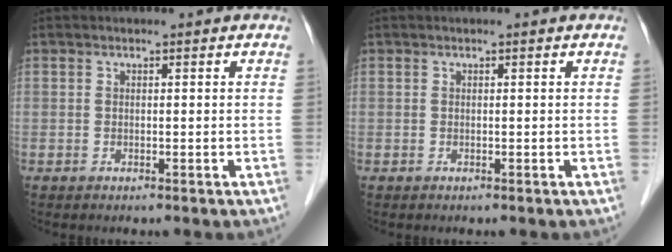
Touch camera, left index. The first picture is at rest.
{"total": 0.0}